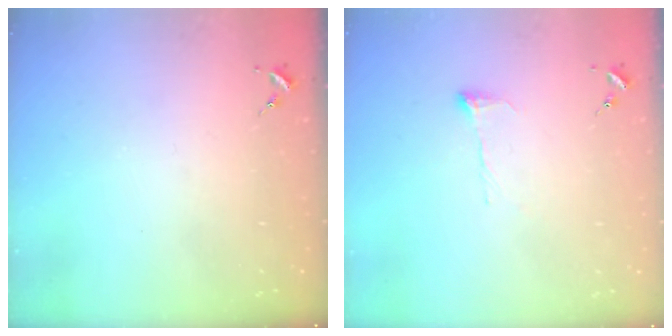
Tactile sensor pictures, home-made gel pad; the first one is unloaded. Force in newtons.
{"total": 6.9, "press": 6.9, "slide": 0.1}